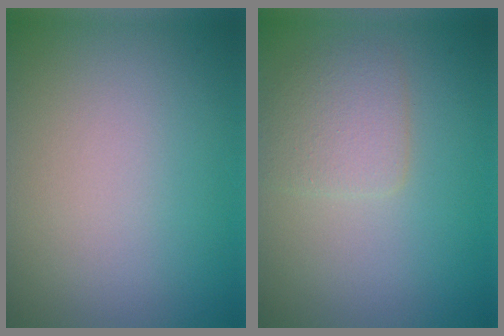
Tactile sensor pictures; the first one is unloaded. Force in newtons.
{"total": 2.5, "press": 2.5, "slide": 0.1}